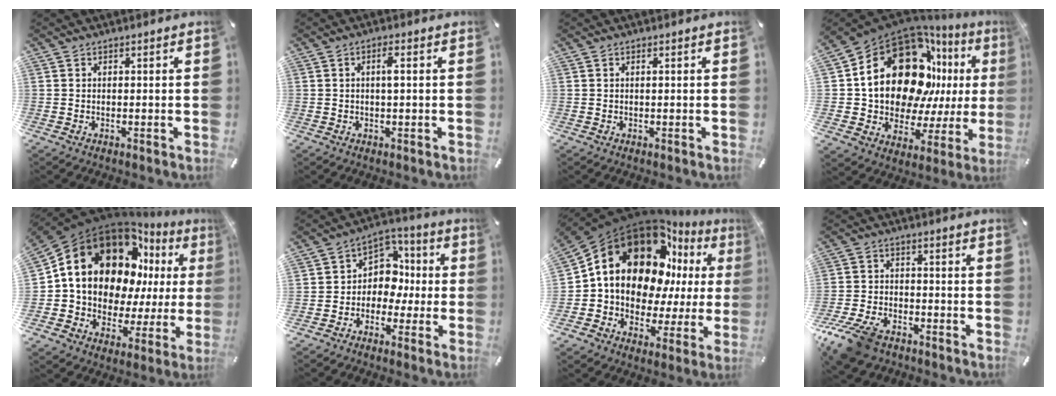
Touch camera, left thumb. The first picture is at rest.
{"total": 2.8, "force": [0.3, 0.6, 2.7], "torque": [-0.052, 0.003, 0.003]}
{"total": 0.6, "force": [0.1, 0.0, 0.5], "torque": [-0.010, 0.000, 0.002]}
{"total": 24.2, "force": [9.2, 15.5, 16.1], "torque": [-0.274, -0.066, 0.169]}
{"total": 19.5, "force": [8.8, 13.8, 10.6], "torque": [-0.179, -0.070, 0.164]}
{"total": 9.6, "force": [-1.4, 8.6, 4.0], "torque": [-0.064, 0.010, -0.024]}
{"total": 19.1, "force": [8.8, 13.0, 10.9], "torque": [-0.194, -0.070, 0.152]}
{"total": 9.9, "force": [-7.1, 5.2, 4.5], "torque": [-0.097, 0.032, -0.134]}